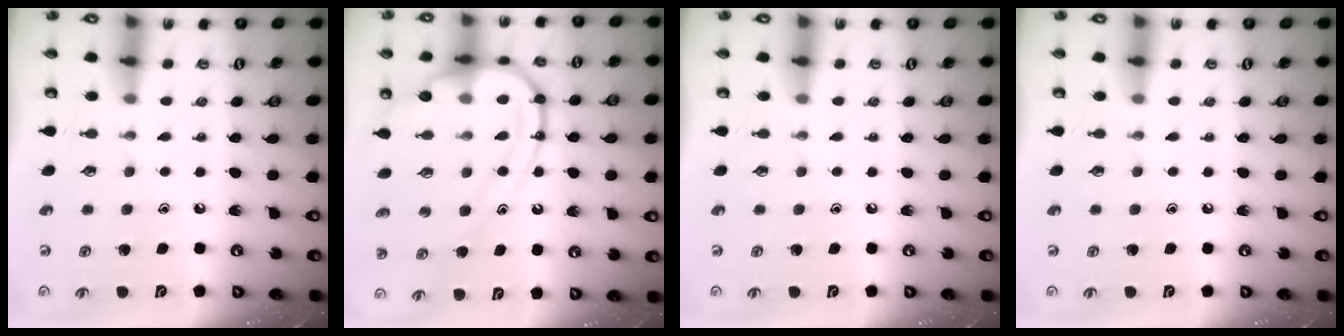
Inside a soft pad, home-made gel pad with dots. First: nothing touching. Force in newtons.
{"total": 13.5, "press": 13.5, "slide": 0.8}
{"total": 0.0}
{"total": 0.0}